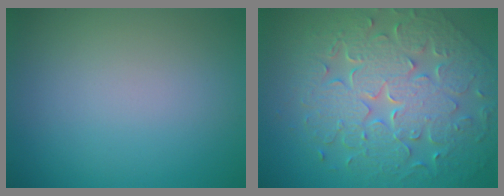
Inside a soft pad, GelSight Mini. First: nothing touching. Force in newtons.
{"total": 9.6, "press": 6.9, "slide": 6.6}